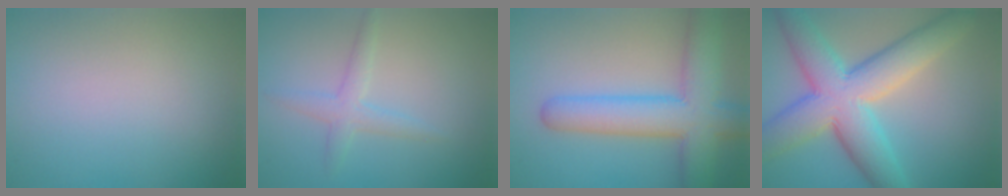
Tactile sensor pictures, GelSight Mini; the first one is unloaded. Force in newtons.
{"total": 2.2, "press": 2.2, "slide": 0.1}
{"total": 8.0, "press": 8.0, "slide": 0.5}
{"total": 10.4, "press": 10.4, "slide": 0.6}